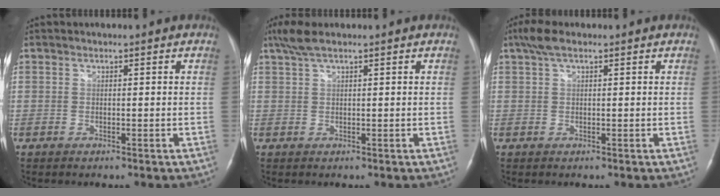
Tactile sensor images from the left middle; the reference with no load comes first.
{"total": 3.4, "force": [2.5, 0.3, 2.3], "torque": [-0.058, 0.016, 0.055]}
{"total": 3.4, "force": [2.3, 1.0, 2.3], "torque": [-0.056, 0.021, 0.046]}